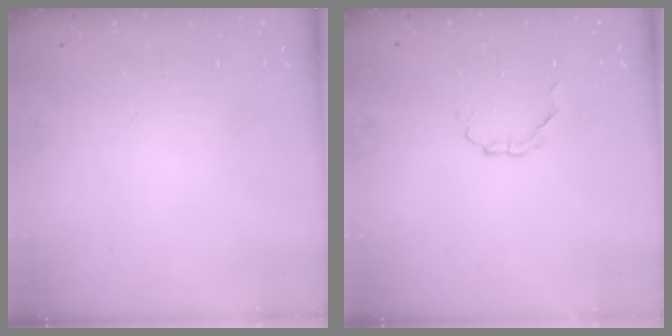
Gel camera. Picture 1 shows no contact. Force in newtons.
{"total": 2.5, "press": 2.4, "slide": 0.6}